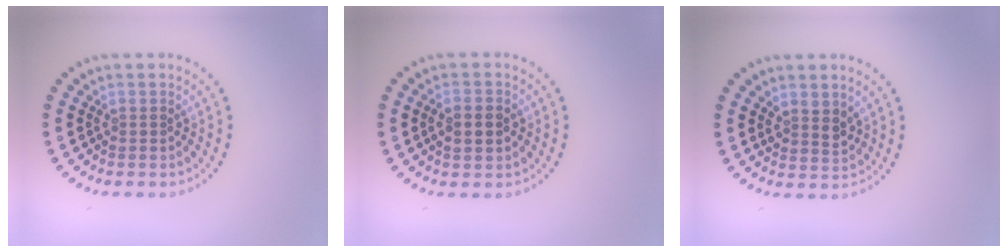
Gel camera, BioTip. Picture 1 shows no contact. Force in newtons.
{"total": 2.4, "press": 2.4, "slide": 0.3}
{"total": 1.8, "press": 1.6, "slide": 1.0}